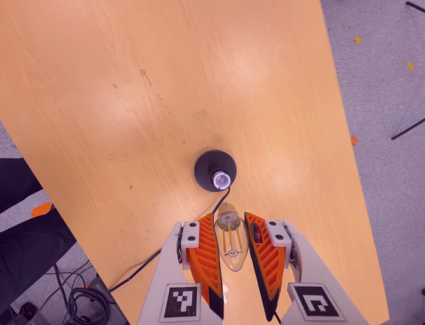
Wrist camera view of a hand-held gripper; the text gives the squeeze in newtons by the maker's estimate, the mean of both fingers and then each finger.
{"total": 11.1, "left": 10.7, "right": 11.4}